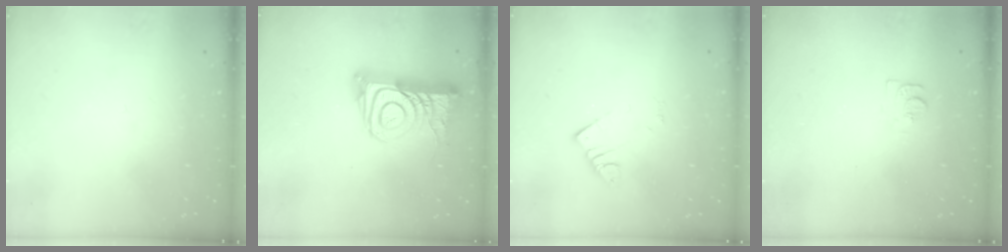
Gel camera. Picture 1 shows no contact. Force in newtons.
{"total": 16.4, "press": 16.3, "slide": 1.5}
{"total": 2.6, "press": 2.6, "slide": 0.1}
{"total": 6.2, "press": 6.1, "slide": 0.6}